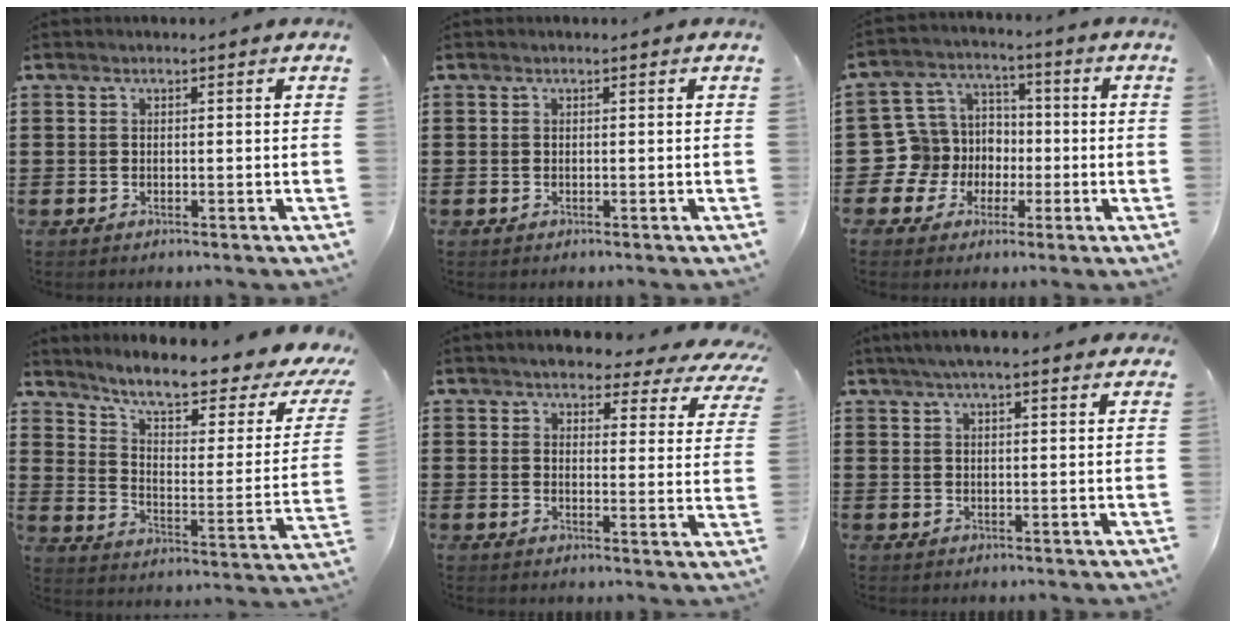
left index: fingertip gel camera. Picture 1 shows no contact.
{"total": 0.0}
{"total": 9.7, "force": [-1.8, 9.3, 2.2], "torque": [-0.111, 0.006, -0.035]}
{"total": 8.6, "force": [7.1, 0.8, 4.7], "torque": [-0.105, -0.055, 0.117]}
{"total": 4.4, "force": [4.1, 0.8, 1.5], "torque": [-0.041, -0.023, 0.067]}
{"total": 4.0, "force": [3.2, 0.8, 2.4], "torque": [-0.054, 0.005, 0.056]}